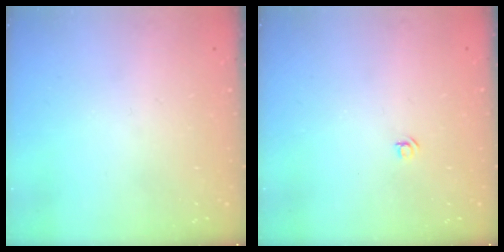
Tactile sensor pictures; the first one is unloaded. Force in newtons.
{"total": 3.2, "press": 3.2, "slide": 0.3}